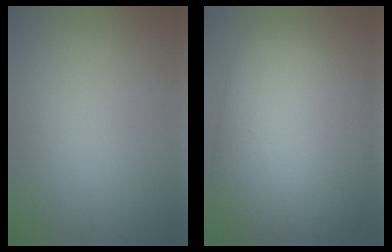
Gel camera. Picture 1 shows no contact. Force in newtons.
{"total": 13.6, "press": 13.6, "slide": 0.6}